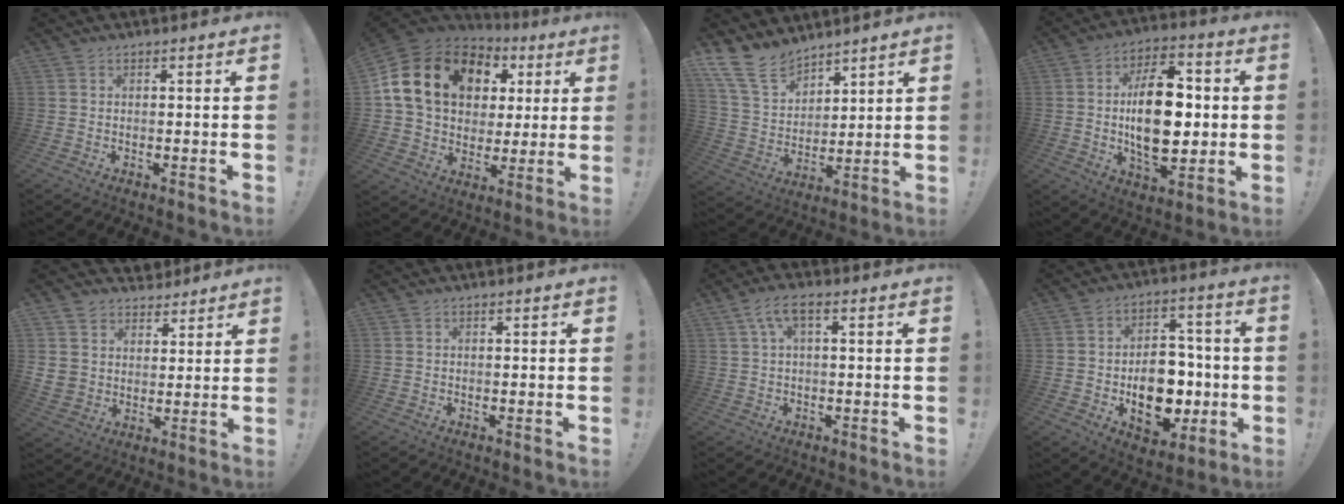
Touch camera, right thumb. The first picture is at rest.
{"total": 19.8, "force": [7.0, 14.1, 12.0], "torque": [-0.218, -0.018, 0.141]}
{"total": 13.9, "force": [11.0, 6.7, 5.2], "torque": [-0.119, -0.072, 0.213]}
{"total": 20.1, "force": [0.0, 11.5, 16.5], "torque": [-0.275, 0.006, -0.001]}
{"total": 7.3, "force": [3.9, 6.1, 0.6], "torque": [-0.016, -0.031, 0.084]}
{"total": 0.0}
{"total": 5.7, "force": [1.6, 1.9, 5.1], "torque": [-0.103, 0.008, 0.032]}
{"total": 16.5, "force": [-3.8, 11.5, 11.2], "torque": [-0.167, 0.024, -0.054]}